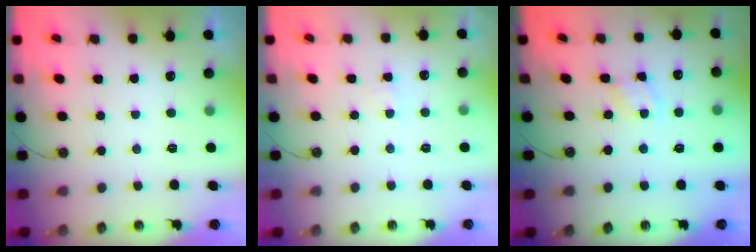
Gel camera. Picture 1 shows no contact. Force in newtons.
{"total": 2.3, "press": 2.3, "slide": 0.4}
{"total": 1.8, "press": 1.8, "slide": 0.3}